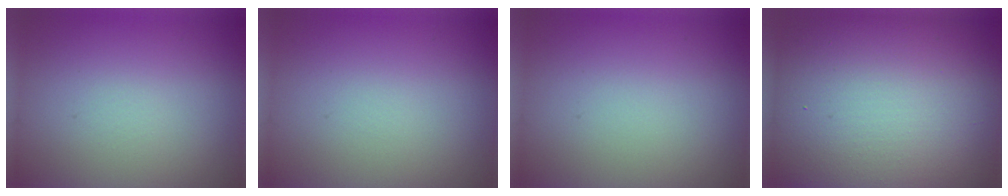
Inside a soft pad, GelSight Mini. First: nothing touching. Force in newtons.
{"total": 0.0}
{"total": 0.0}
{"total": 17.1, "press": 17.1, "slide": 1.1}